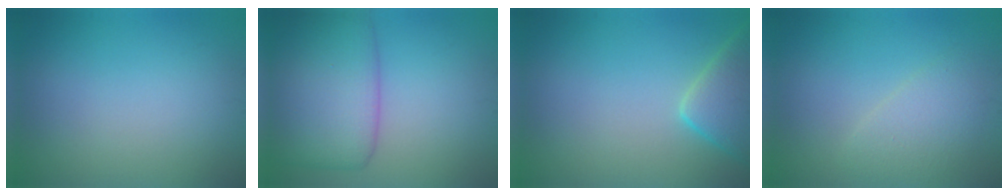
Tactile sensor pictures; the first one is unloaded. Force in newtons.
{"total": 7.5, "press": 7.5, "slide": 0.1}
{"total": 4.6, "press": 4.6, "slide": 0.4}
{"total": 2.4, "press": 2.3, "slide": 0.2}